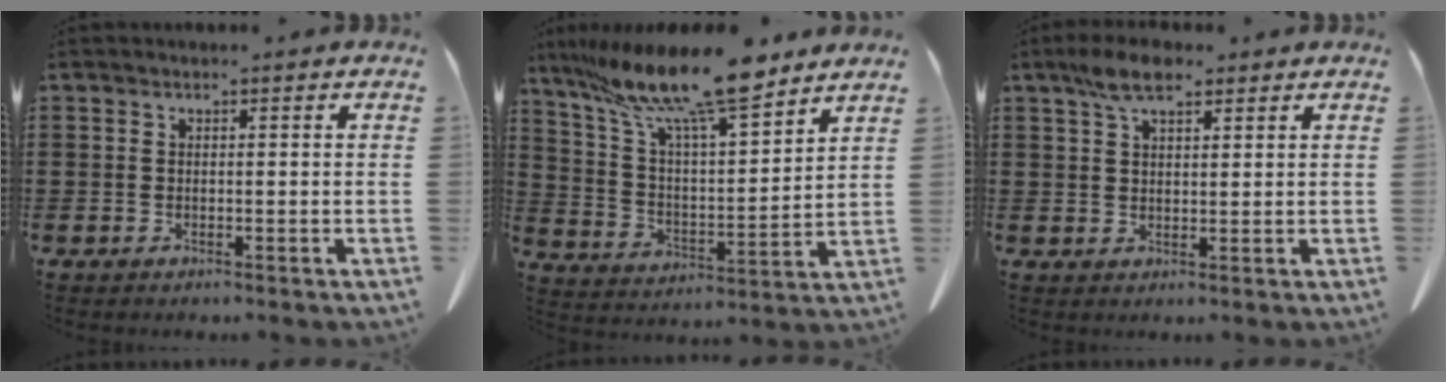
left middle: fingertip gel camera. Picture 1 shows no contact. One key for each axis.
{"total": 14.2, "fx": 11.3, "fy": 1.4, "fz": 8.5, "tx": -0.181, "ty": -0.073, "tz": 0.192}
{"total": 5.6, "fx": 3.6, "fy": 1.9, "fz": 3.8, "tx": -0.083, "ty": 0.005, "tz": 0.066}